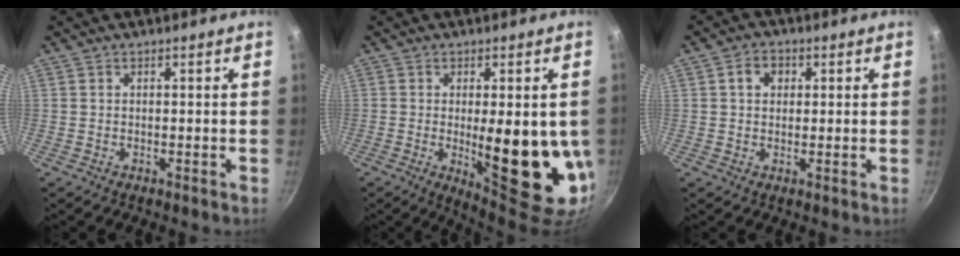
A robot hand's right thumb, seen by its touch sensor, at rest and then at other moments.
{"total": 16.2, "force": [-1.5, 5.2, 15.3], "torque": [-0.191, -0.020, -0.007]}
{"total": 3.8, "force": [1.0, 3.1, 2.1], "torque": [-0.017, 0.006, 0.011]}